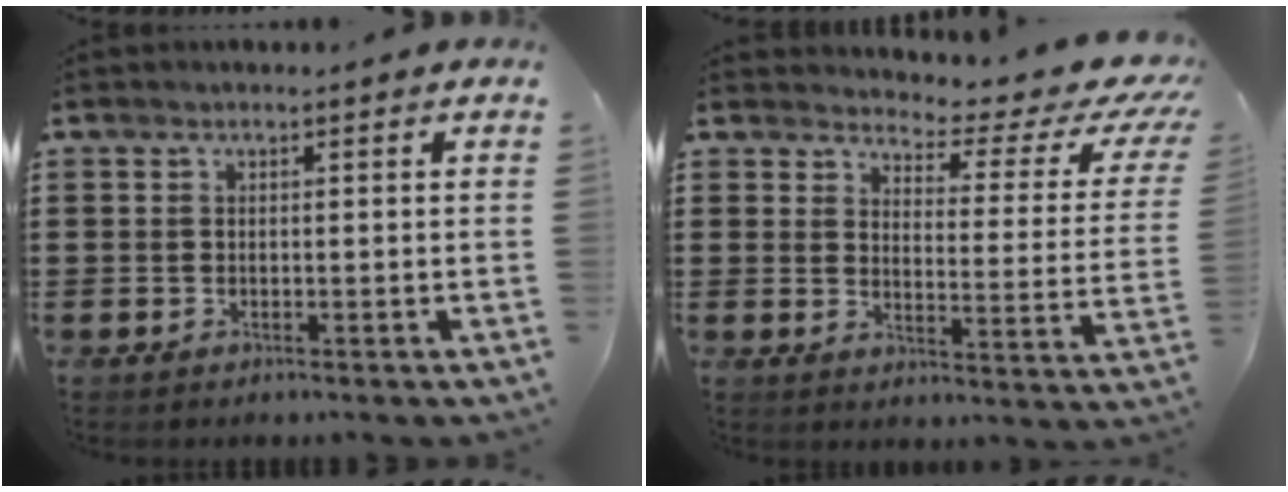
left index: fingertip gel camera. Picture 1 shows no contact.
{"total": 4.5, "force": [3.6, 1.3, 2.2], "torque": [-0.049, -0.033, 0.055]}